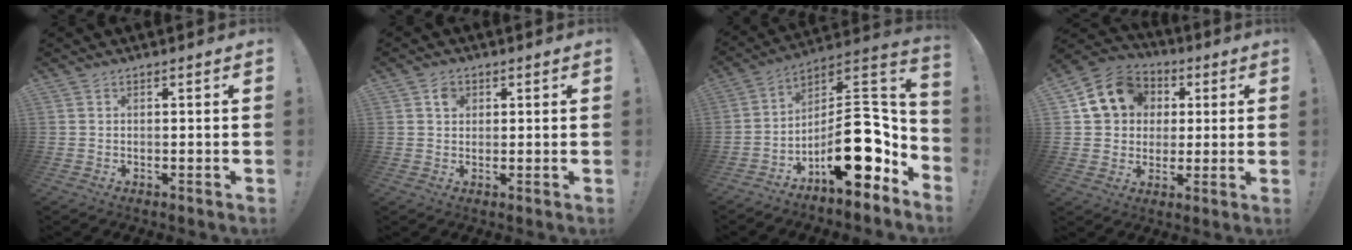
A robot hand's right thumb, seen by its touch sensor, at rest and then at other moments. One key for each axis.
{"total": 2.9, "fx": 1.1, "fy": 2.5, "fz": 1.2, "tx": -0.001, "ty": -0.005, "tz": 0.014}
{"total": 20.7, "fx": -5.7, "fy": 10.0, "fz": 17.2, "tx": -0.236, "ty": 0.030, "tz": -0.078}
{"total": 13.3, "fx": 4.0, "fy": 11.4, "fz": 5.5, "tx": -0.085, "ty": -0.002, "tz": 0.083}